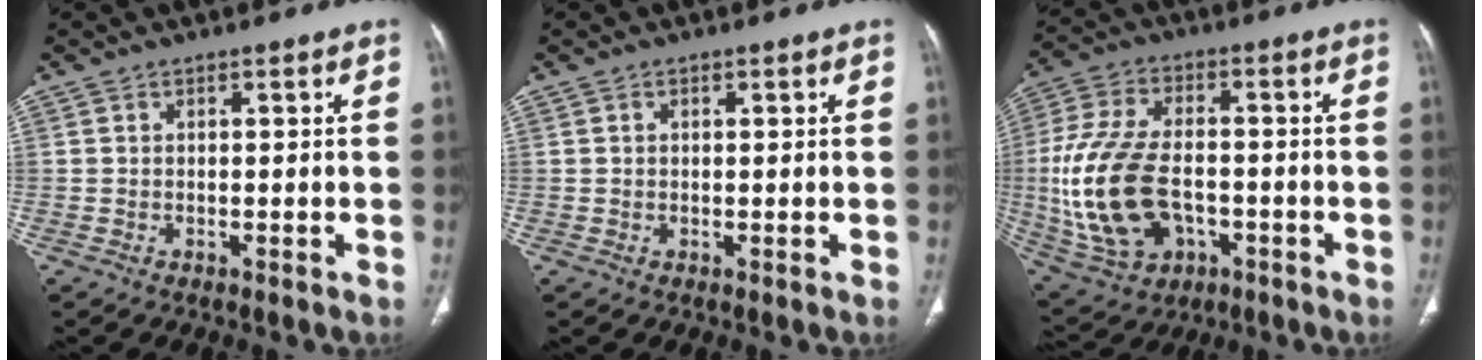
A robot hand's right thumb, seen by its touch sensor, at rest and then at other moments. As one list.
[{"total": 0.5, "force": [0.2, 0.4, 0.3], "torque": [-0.005, 0.000, 0.003]}, {"total": 19.5, "force": [-2.9, 12.2, 14.9], "torque": [-0.316, 0.009, -0.035]}]